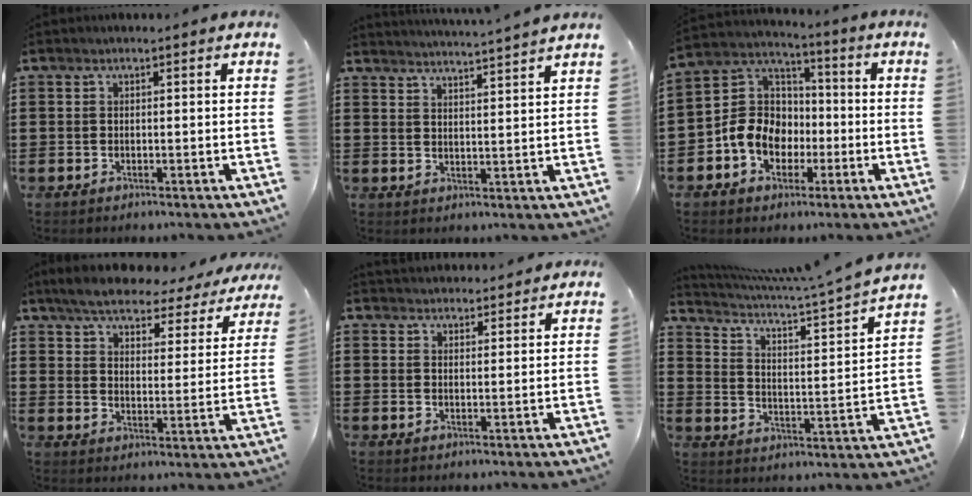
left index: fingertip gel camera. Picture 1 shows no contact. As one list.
[{"total": 3.5, "force": [3.3, -1.0, 0.4], "torque": [-0.020, -0.022, 0.056]}, {"total": 9.2, "force": [-3.3, 7.7, 3.8], "torque": [-0.112, 0.023, -0.068]}, {"total": 5.8, "force": [5.4, 1.0, 1.9], "torque": [-0.064, -0.031, 0.090]}, {"total": 2.8, "force": [2.7, 0.4, -0.3], "torque": [-0.003, -0.006, 0.053]}, {"total": 5.0, "force": [4.2, -0.4, 2.6], "torque": [-0.072, -0.046, 0.061]}]